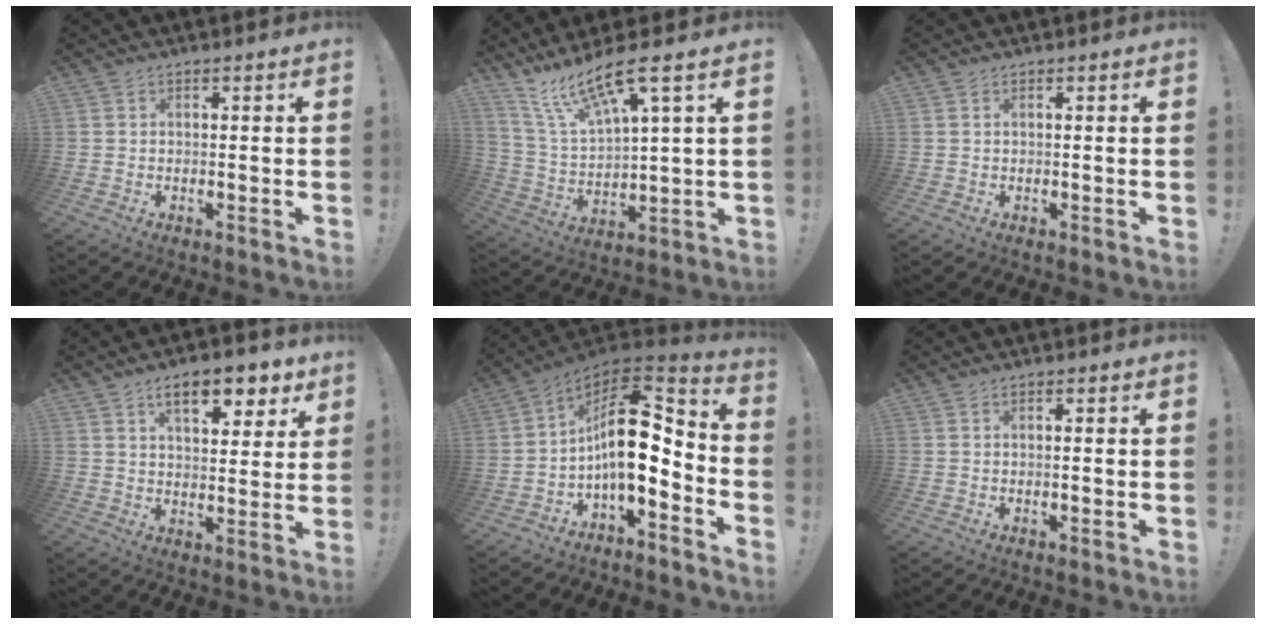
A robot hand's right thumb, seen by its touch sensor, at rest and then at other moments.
{"total": 13.5, "force": [9.9, 2.6, 8.9], "torque": [-0.169, -0.061, 0.168]}
{"total": 0.0}
{"total": 11.3, "force": [6.4, 4.5, 8.2], "torque": [-0.113, -0.028, 0.109]}
{"total": 16.8, "force": [-1.1, 8.3, 14.6], "torque": [-0.248, 0.006, -0.015]}
{"total": 0.8, "force": [0.0, 0.0, 0.8], "torque": [-0.010, -0.002, 0.000]}